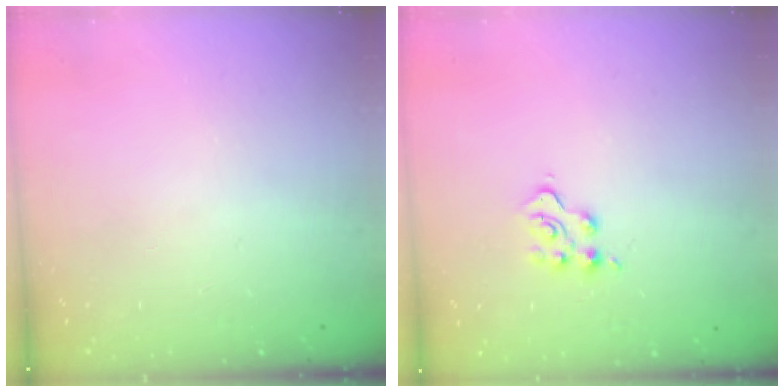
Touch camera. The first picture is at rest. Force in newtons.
{"total": 4.2, "press": 4.2, "slide": 0.6}